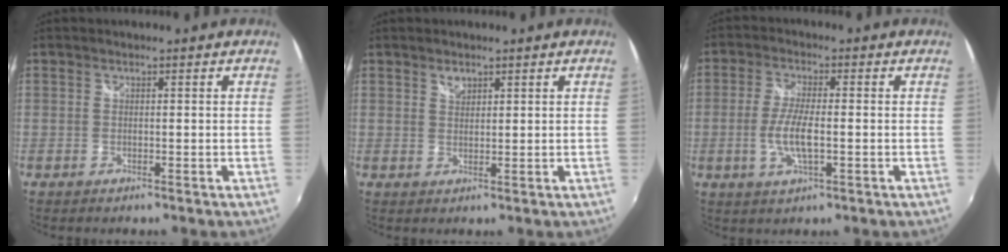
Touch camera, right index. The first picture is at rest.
{"total": 1.9, "force": [1.3, 1.1, 0.8], "torque": [-0.010, 0.002, 0.024]}
{"total": 7.1, "force": [-1.4, 1.9, 6.7], "torque": [-0.137, -0.006, -0.028]}